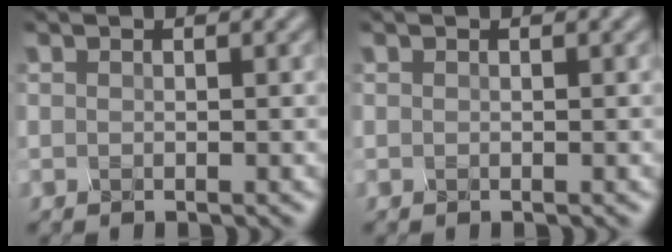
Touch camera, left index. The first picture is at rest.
{"total": 0.0}